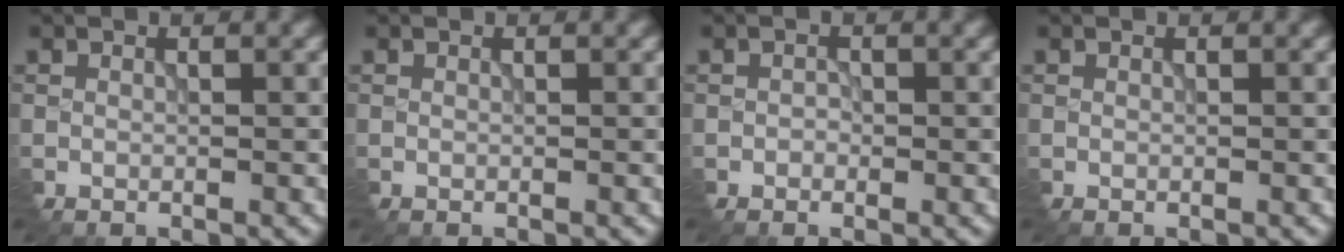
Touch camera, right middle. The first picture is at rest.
{"total": 0.0}
{"total": 0.8, "force": [-0.3, 0.7, 0.3], "torque": [-0.005, -0.003, -0.009]}
{"total": 0.0}